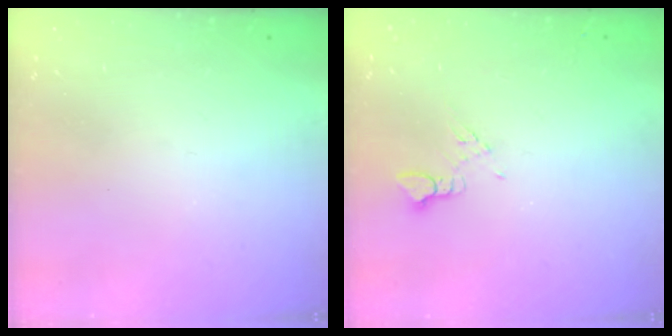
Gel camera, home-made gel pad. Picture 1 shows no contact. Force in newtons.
{"total": 3.9, "press": 3.9, "slide": 0.5}